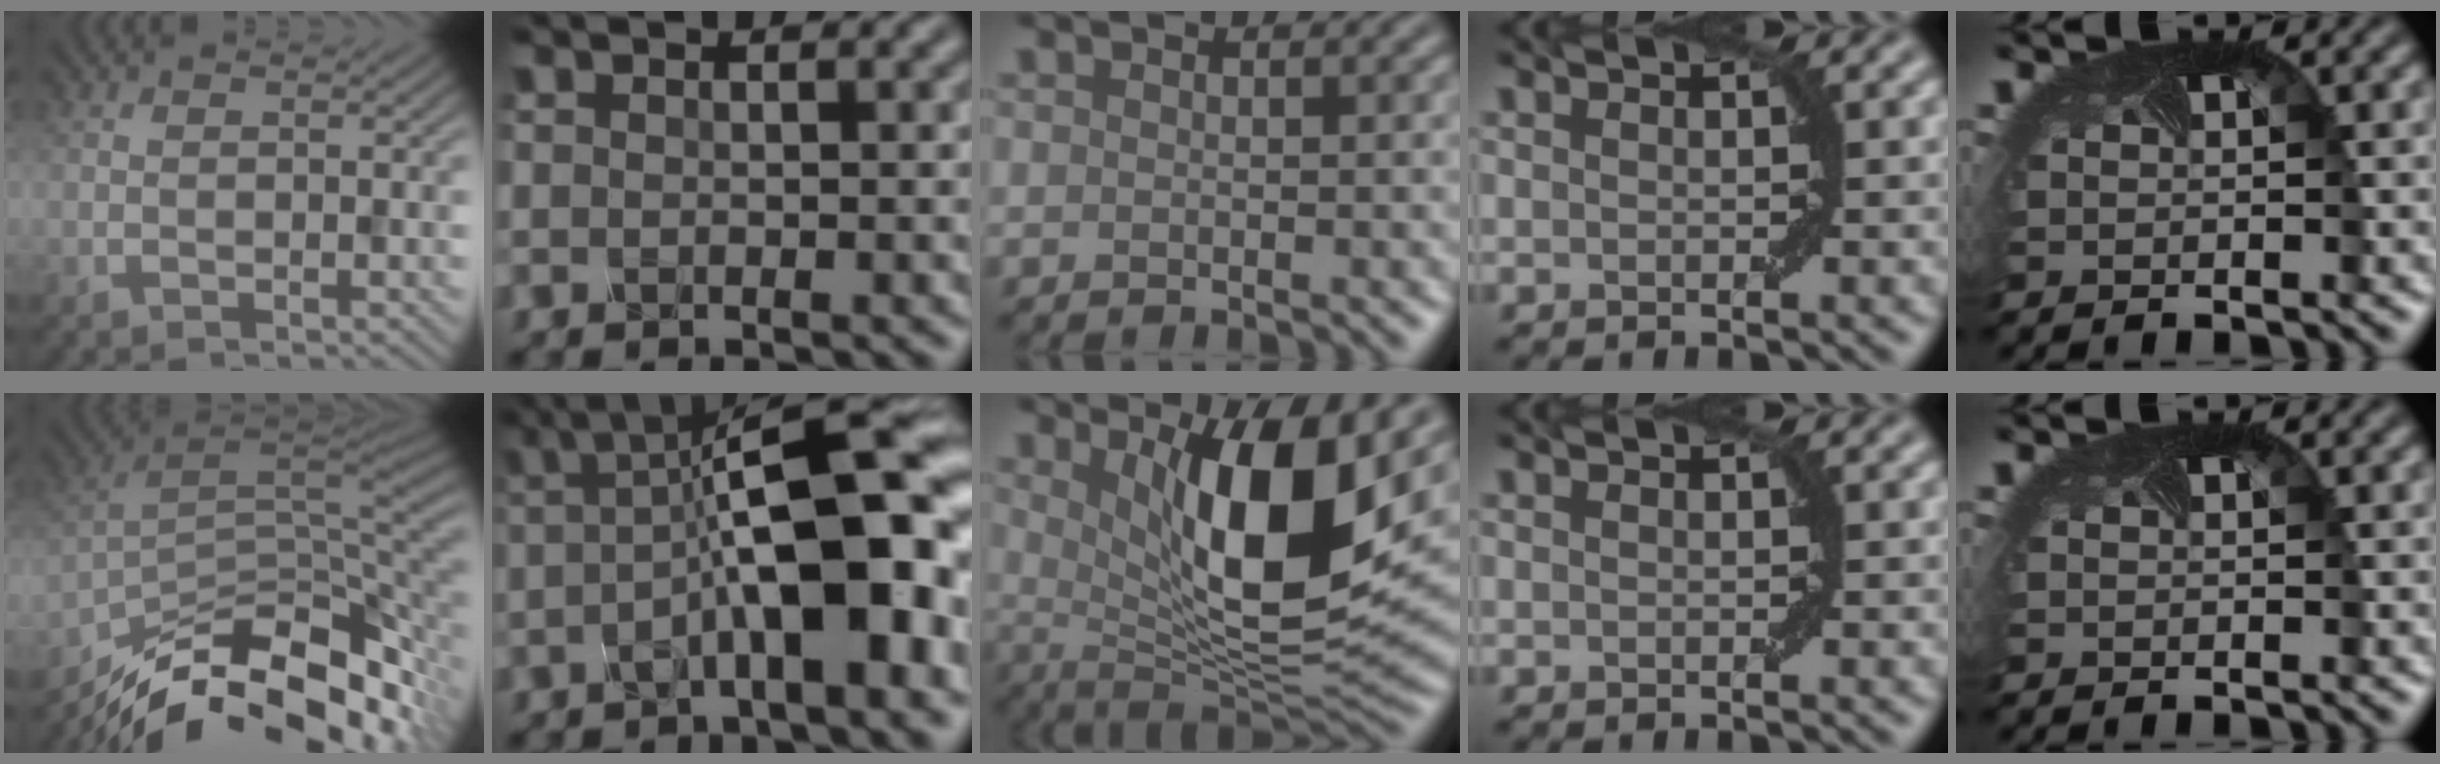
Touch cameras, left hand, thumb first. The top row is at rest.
{"thumb": {"total": 15.0, "force": [-10.3, 6.0, 9.2], "torque": [-0.180, -0.019, -0.167]}, "index": {"total": 11.8, "force": [-0.4, 3.2, 11.3], "torque": [-0.164, 0.023, -0.014]}, "middle": {"total": 11.4, "force": [3.4, 3.5, 10.3], "torque": [-0.153, -0.014, 0.064]}}